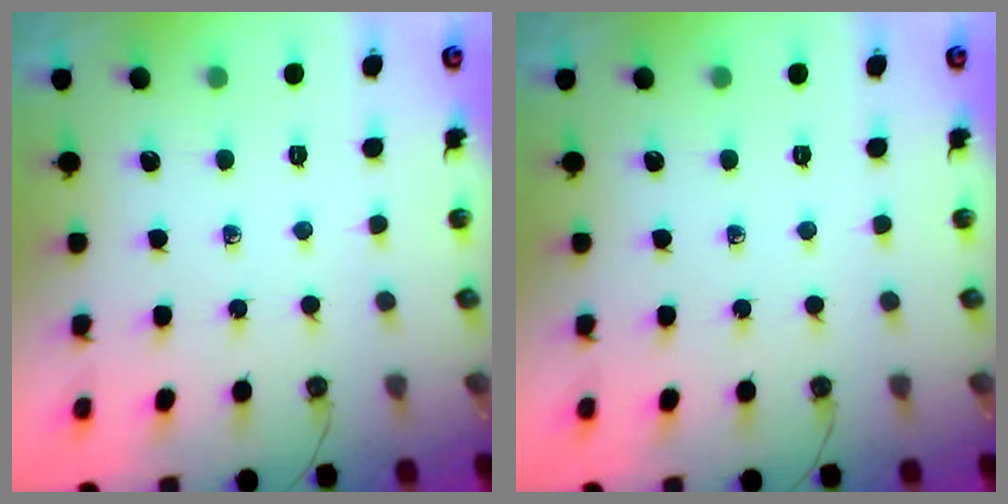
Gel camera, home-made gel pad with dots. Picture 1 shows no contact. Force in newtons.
{"total": 0.0}